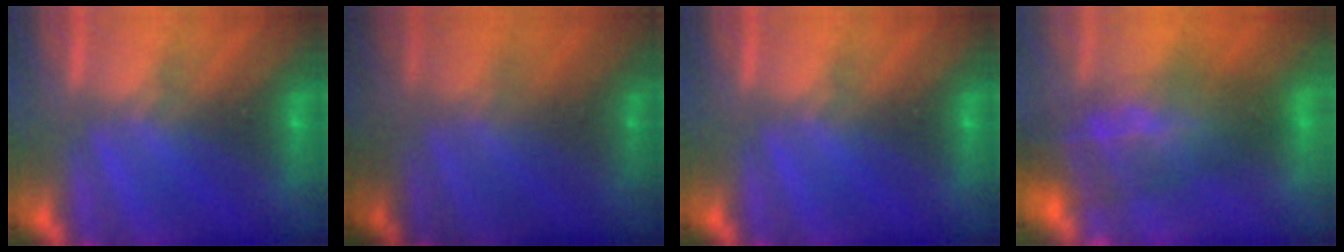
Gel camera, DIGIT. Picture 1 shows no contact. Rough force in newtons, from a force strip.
{"total": 1.0}
{"total": 0.0}
{"total": 7.5}